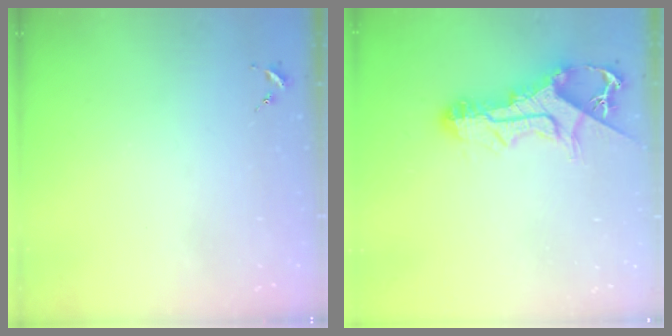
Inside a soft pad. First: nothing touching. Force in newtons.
{"total": 13.4, "press": 13.3, "slide": 1.3}